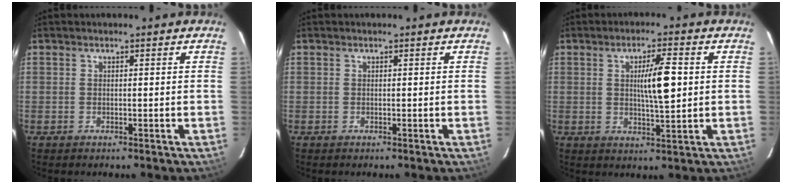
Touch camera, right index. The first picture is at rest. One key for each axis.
{"total": 0.0}
{"total": 6.8, "fx": 0.9, "fy": 0.7, "fz": 6.7, "tx": -0.111, "ty": 0.003, "tz": 0.017}